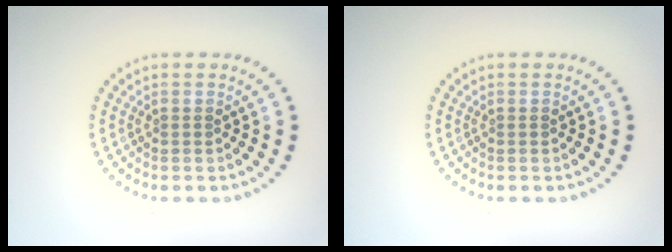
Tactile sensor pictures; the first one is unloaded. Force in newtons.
{"total": 0.0}